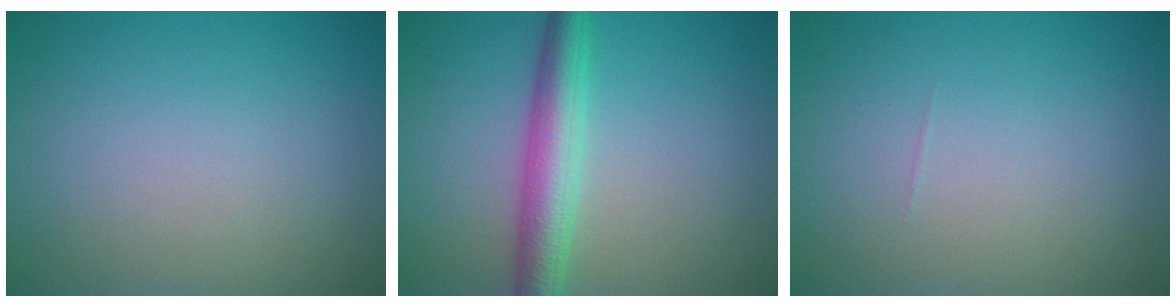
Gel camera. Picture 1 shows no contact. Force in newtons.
{"total": 4.7, "press": 4.7, "slide": 0.1}
{"total": 0.0}